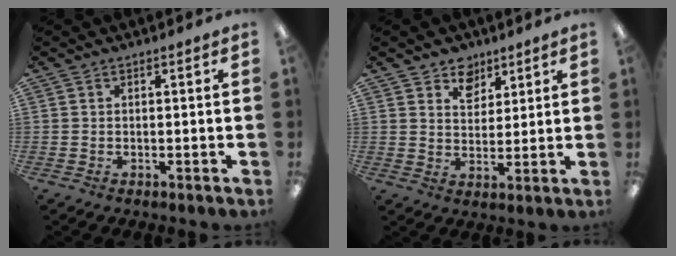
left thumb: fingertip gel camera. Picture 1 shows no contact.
{"total": 6.7, "force": [4.9, 4.5, 1.0], "torque": [-0.012, -0.027, 0.089]}